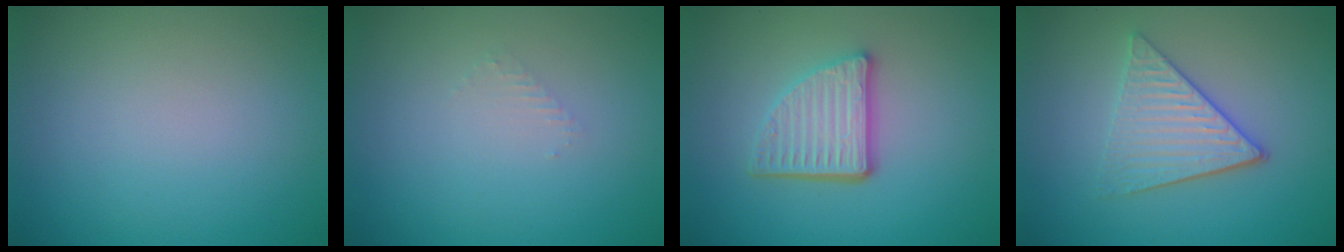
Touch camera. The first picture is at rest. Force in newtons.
{"total": 0.8, "press": 0.8, "slide": 0.3}
{"total": 4.5, "press": 3.4, "slide": 3.0}
{"total": 3.9, "press": 3.3, "slide": 2.0}